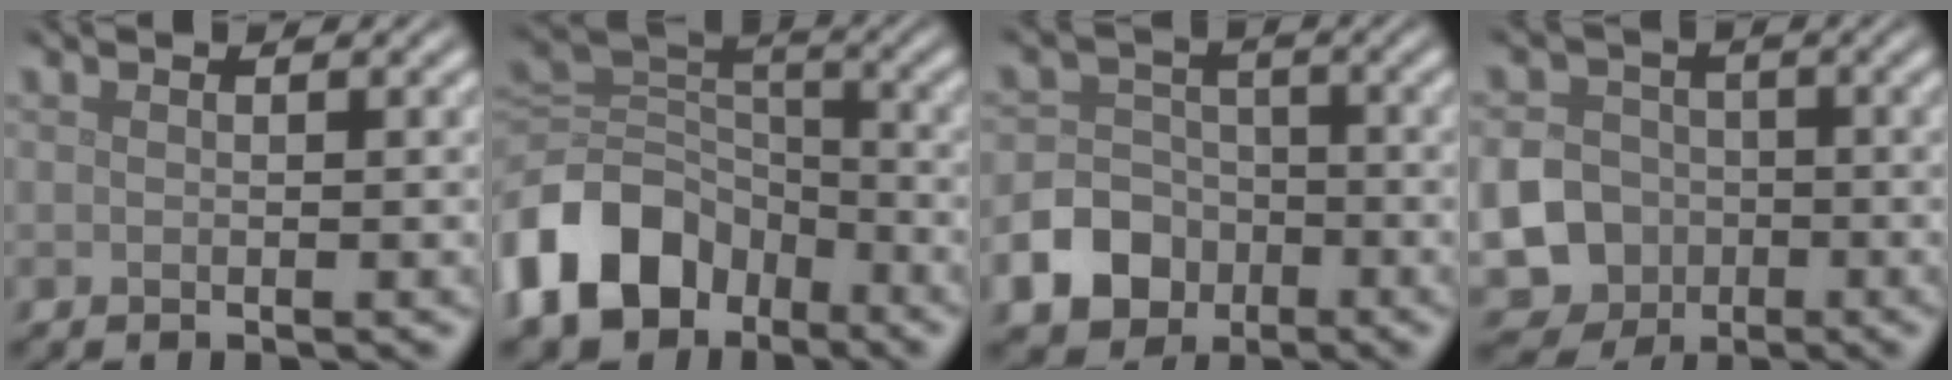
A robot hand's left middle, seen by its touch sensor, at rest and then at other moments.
{"total": 11.2, "force": [-5.7, 8.0, 5.4], "torque": [-0.117, -0.010, -0.118]}
{"total": 9.7, "force": [-4.8, 8.1, 2.3], "torque": [-0.040, -0.032, -0.102]}
{"total": 15.6, "force": [-5.0, 14.2, 3.9], "torque": [-0.115, -0.042, -0.110]}